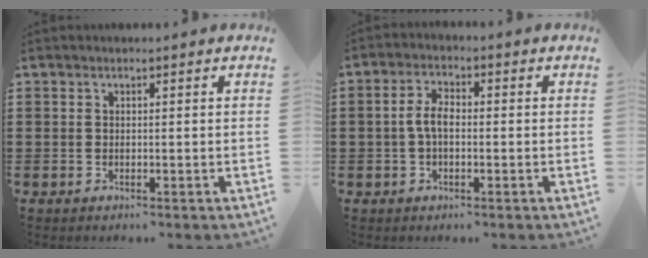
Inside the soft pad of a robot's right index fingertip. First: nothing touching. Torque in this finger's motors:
{"motor_torque": [0.97, -0.35, 0.35, 0.12]}